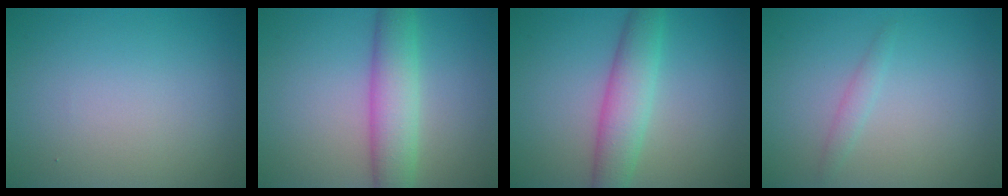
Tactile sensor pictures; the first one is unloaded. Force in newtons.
{"total": 5.1, "press": 5.1, "slide": 0.1}
{"total": 4.5, "press": 4.4, "slide": 0.3}
{"total": 1.1, "press": 1.1, "slide": 0.1}